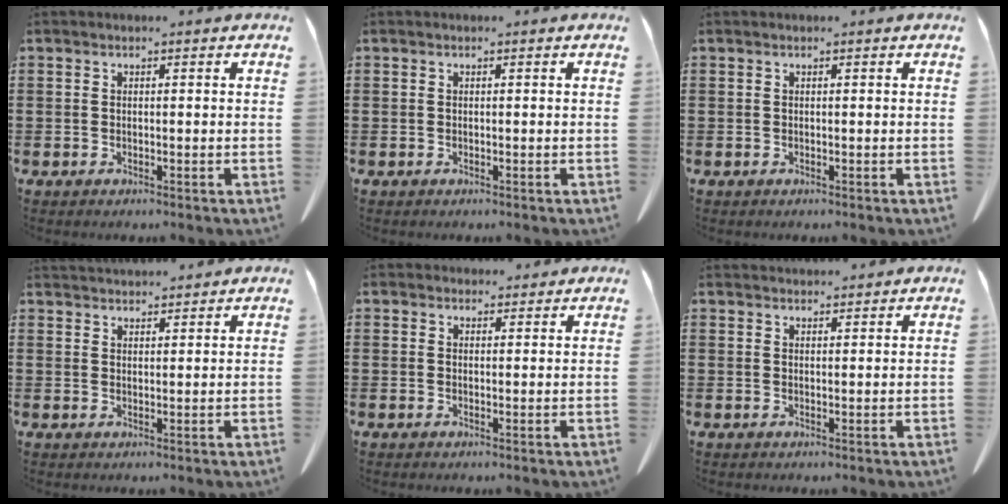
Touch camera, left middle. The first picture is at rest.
{"total": 0.0}
{"total": 0.0}
{"total": 2.9, "force": [2.9, 0.2, 0.0], "torque": [-0.008, -0.007, 0.056]}
{"total": 2.0, "force": [1.9, 0.6, 0.1], "torque": [0.002, -0.002, 0.035]}
{"total": 2.0, "force": [1.9, 0.2, 0.1], "torque": [-0.007, -0.001, 0.038]}